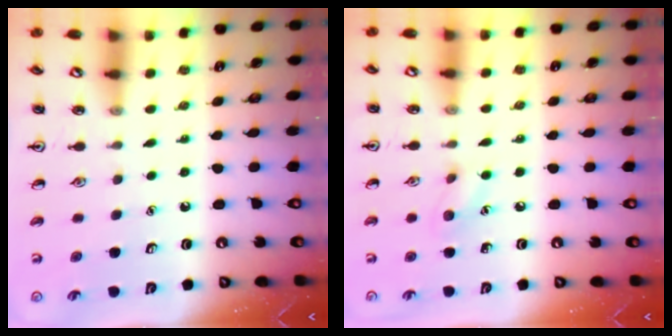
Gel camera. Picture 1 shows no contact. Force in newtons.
{"total": 7.5, "press": 7.3, "slide": 1.9}